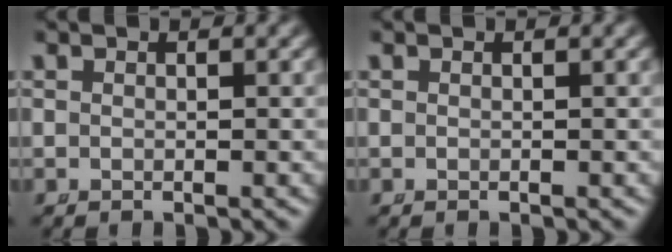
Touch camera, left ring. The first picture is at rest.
{"total": 0.0}